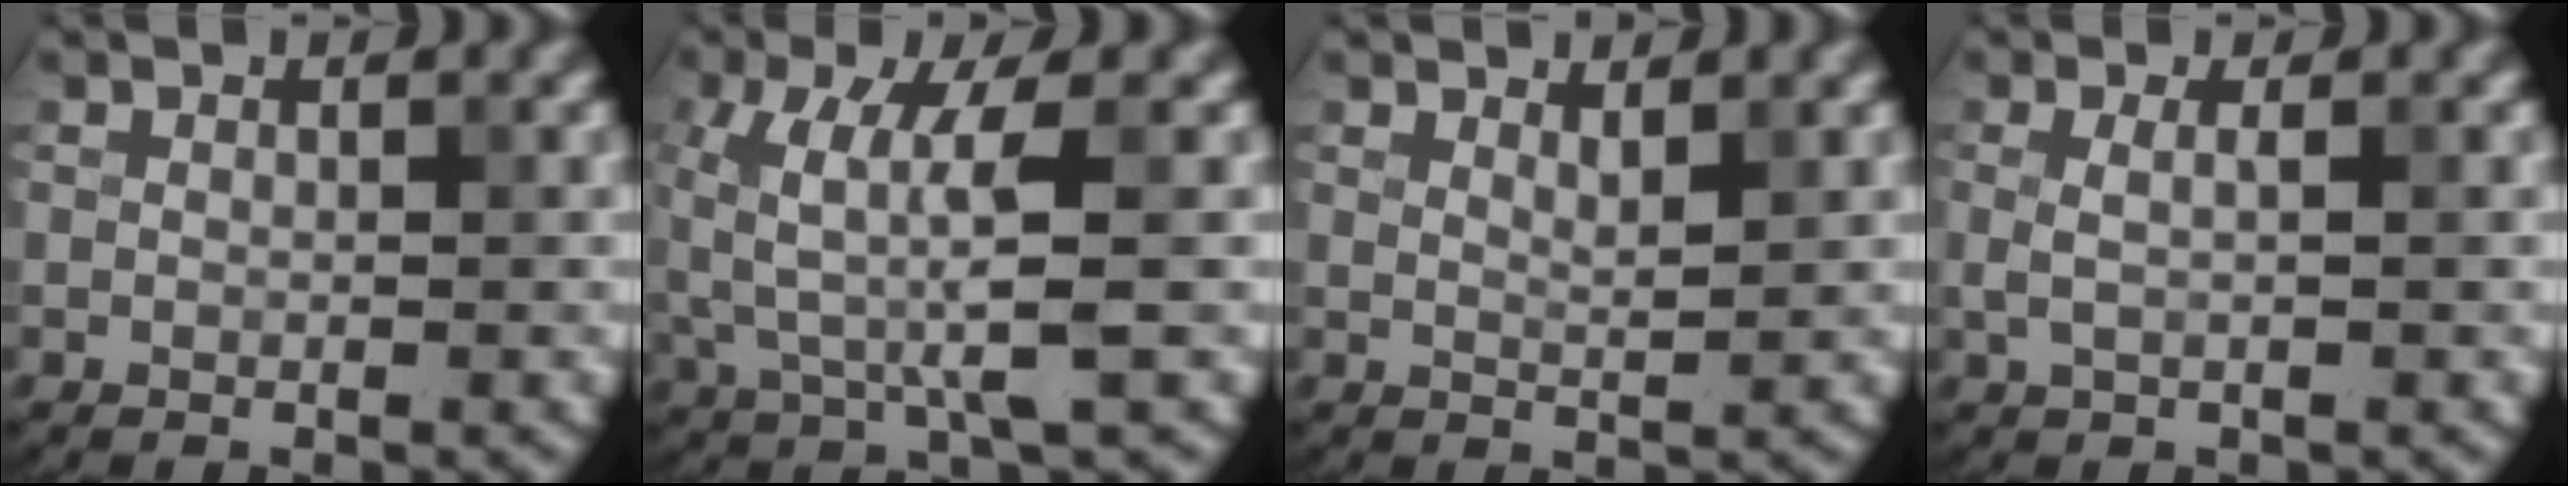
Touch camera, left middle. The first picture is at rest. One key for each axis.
{"total": 5.8, "fx": 0.2, "fy": 1.7, "fz": 5.5, "tx": -0.129, "ty": -0.002, "tz": 0.006}
{"total": 1.5, "fx": 1.2, "fy": 0.3, "fz": 0.8, "tx": -0.010, "ty": 0.000, "tz": 0.019}
{"total": 1.3, "fx": 0.2, "fy": 0.4, "fz": 1.3, "tx": -0.026, "ty": -0.001, "tz": 0.002}